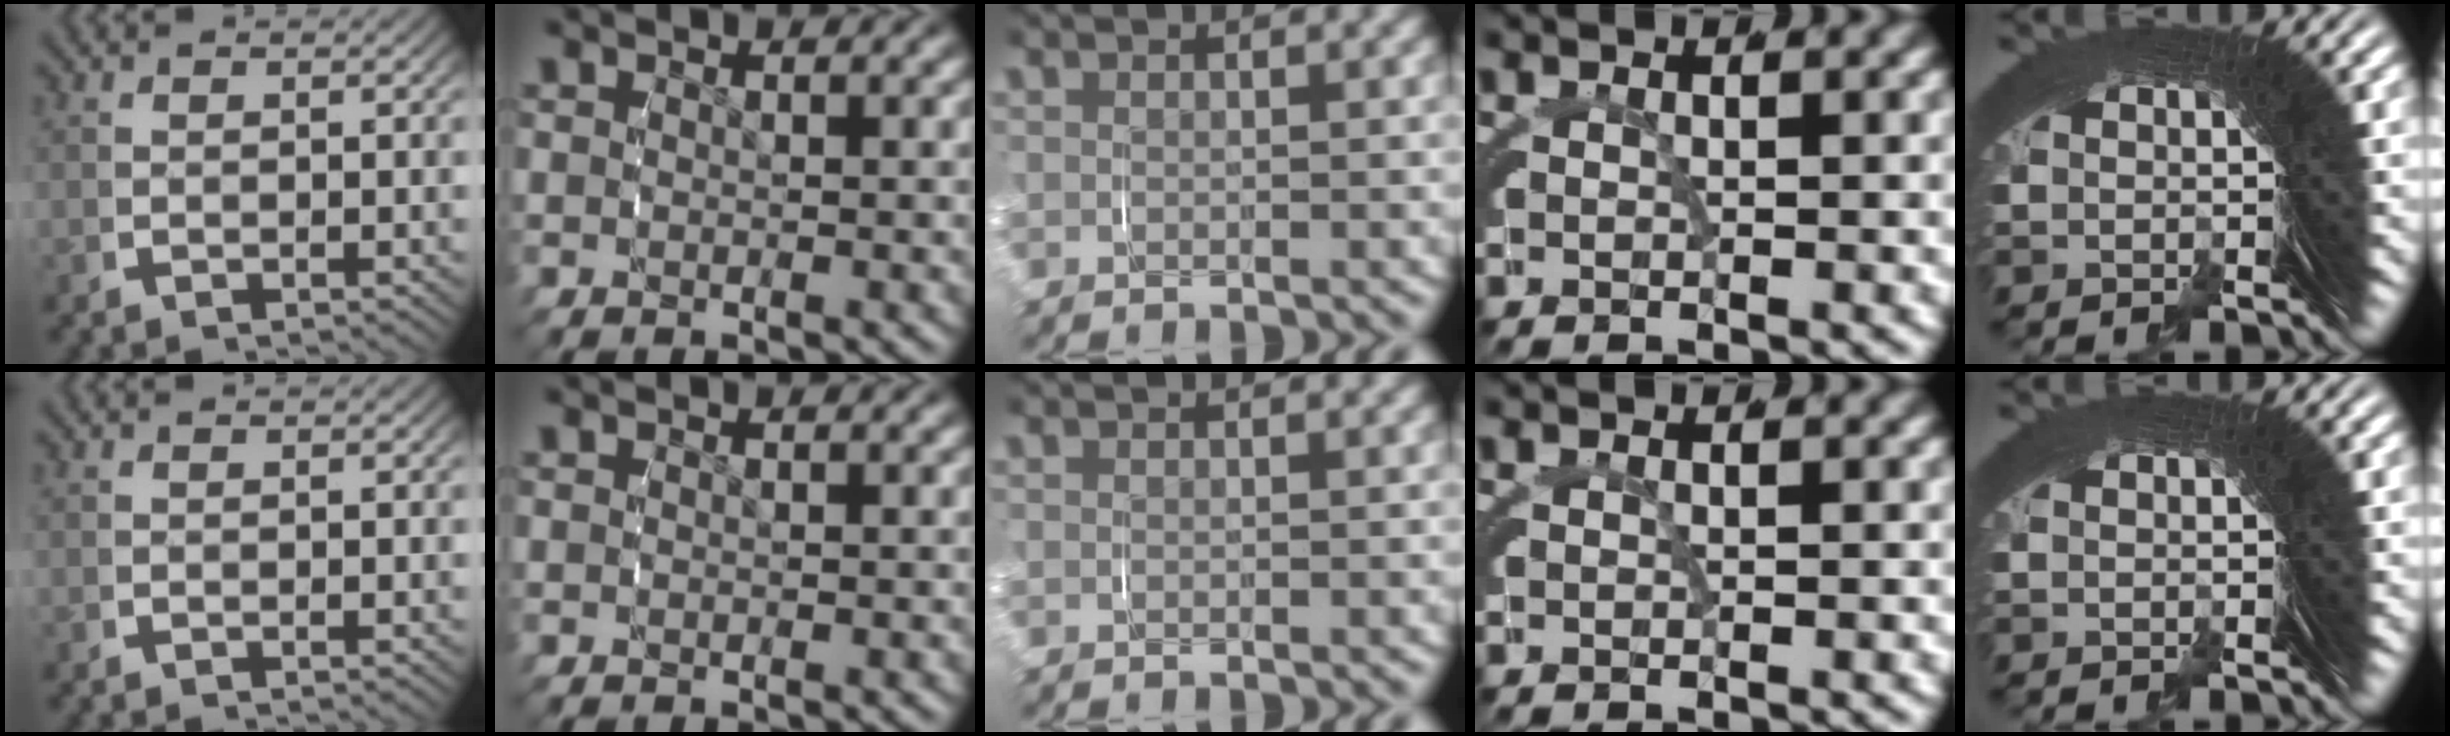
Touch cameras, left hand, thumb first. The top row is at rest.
{}